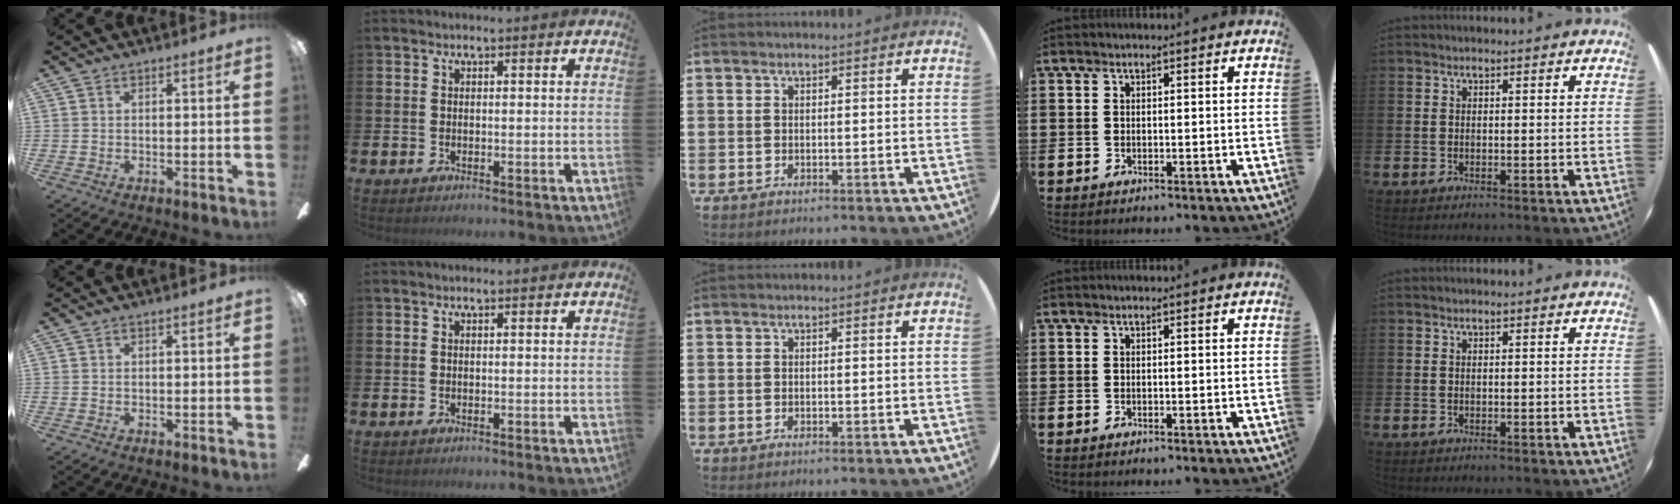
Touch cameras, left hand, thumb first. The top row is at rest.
{}